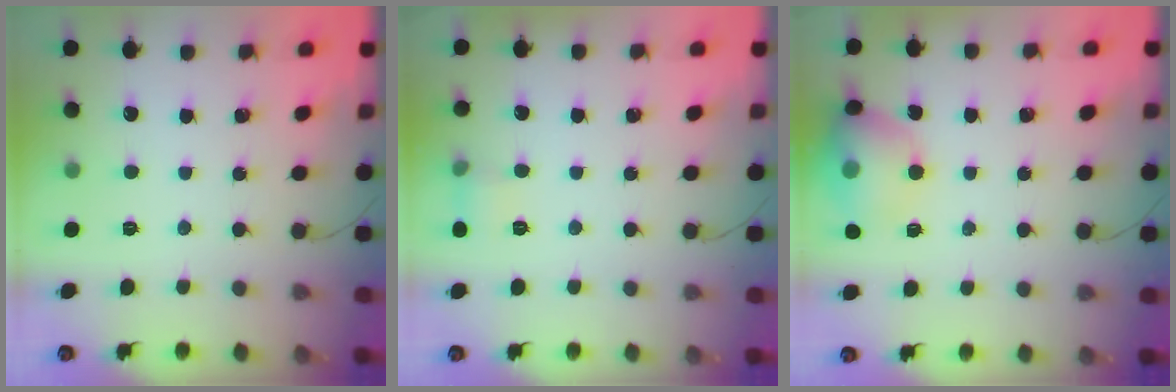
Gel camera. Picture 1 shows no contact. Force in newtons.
{"total": 5.7, "press": 5.4, "slide": 1.8}
{"total": 16.2, "press": 14.7, "slide": 6.6}